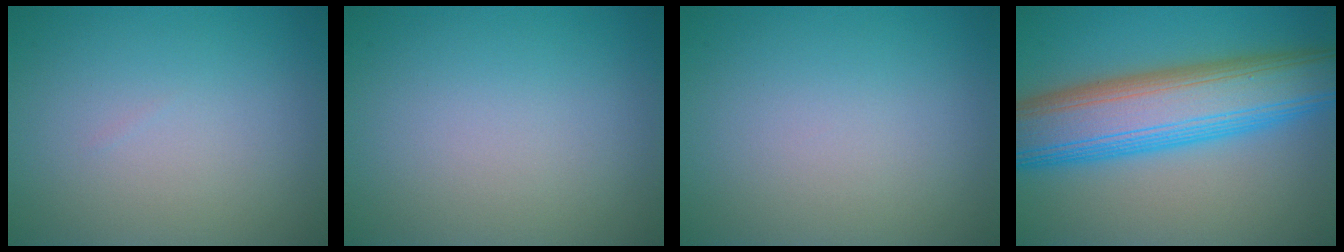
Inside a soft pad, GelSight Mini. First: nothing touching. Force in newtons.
{"total": 0.0}
{"total": 0.0}
{"total": 11.4, "press": 11.4, "slide": 0.3}